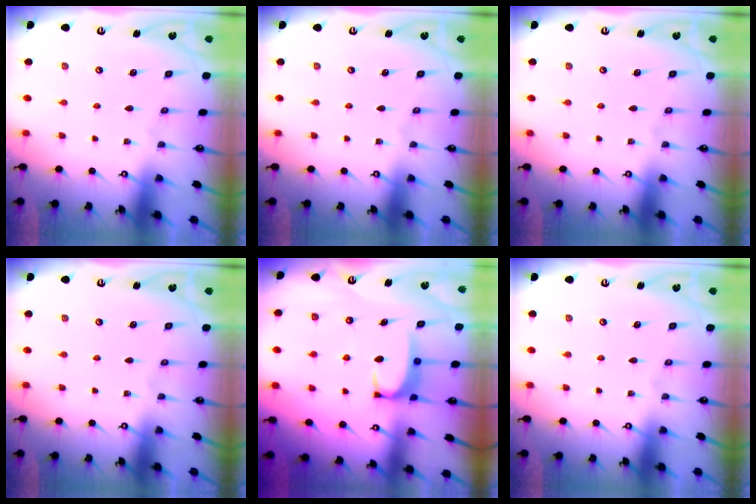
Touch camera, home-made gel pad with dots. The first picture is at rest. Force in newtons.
{"total": 0.0}
{"total": 0.0}
{"total": 0.0}
{"total": 2.7, "press": 2.7, "slide": 0.4}
{"total": 0.0}